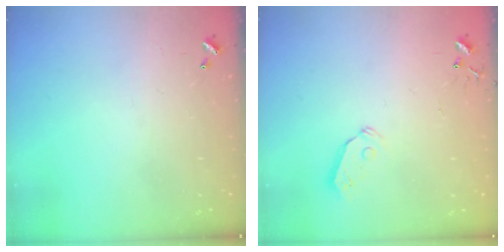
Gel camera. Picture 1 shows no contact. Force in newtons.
{"total": 6.4, "press": 6.4, "slide": 0.6}